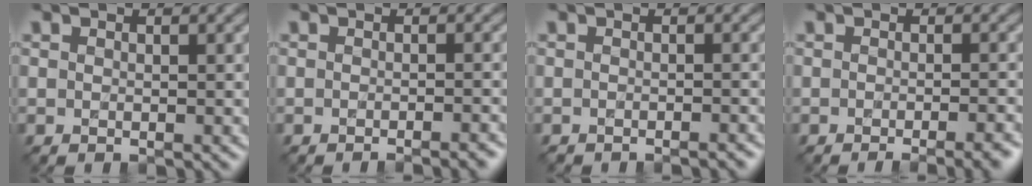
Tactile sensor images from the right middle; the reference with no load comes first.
{"total": 2.0, "force": [-1.6, 0.3, 1.2], "torque": [-0.005, 0.002, -0.024]}
{"total": 1.7, "force": [-1.6, 0.2, 0.3], "torque": [0.005, -0.002, -0.020]}
{"total": 4.2, "force": [-2.6, 1.2, 3.1], "torque": [-0.027, 0.008, -0.029]}